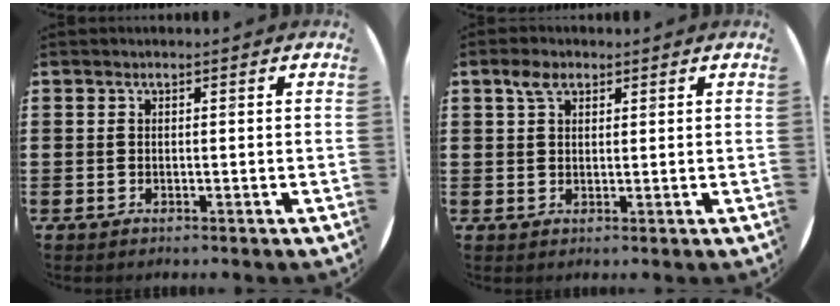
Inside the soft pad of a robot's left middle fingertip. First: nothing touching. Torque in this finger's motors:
{"motor_torque": [0.56, -0.65, 0.12, 0.02]}